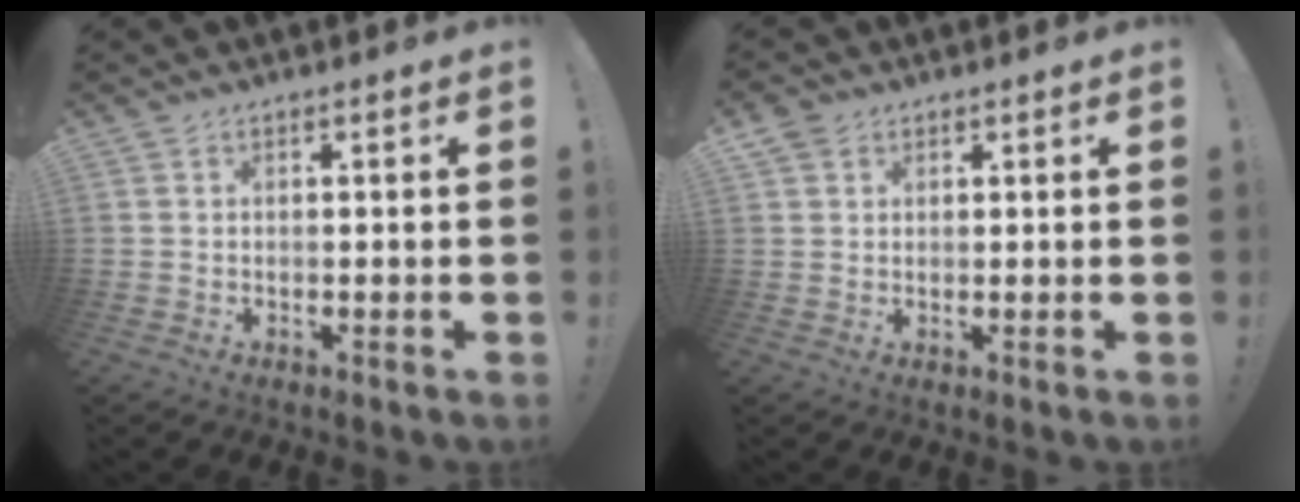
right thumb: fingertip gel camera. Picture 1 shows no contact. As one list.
[{"total": 2.8, "force": [1.8, 2.1, 0.4], "torque": [0.002, -0.008, 0.033]}]